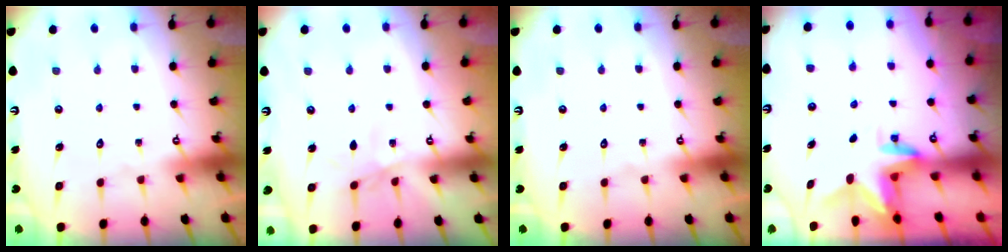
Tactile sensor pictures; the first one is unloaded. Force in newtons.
{"total": 2.2, "press": 2.1, "slide": 0.5}
{"total": 0.0}
{"total": 2.9, "press": 2.9, "slide": 0.2}